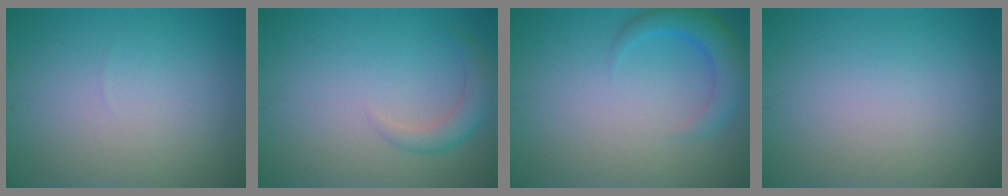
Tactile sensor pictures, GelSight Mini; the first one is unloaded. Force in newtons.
{"total": 2.2, "press": 2.2, "slide": 0.1}
{"total": 3.3, "press": 3.3, "slide": 0.3}
{"total": 0.0}